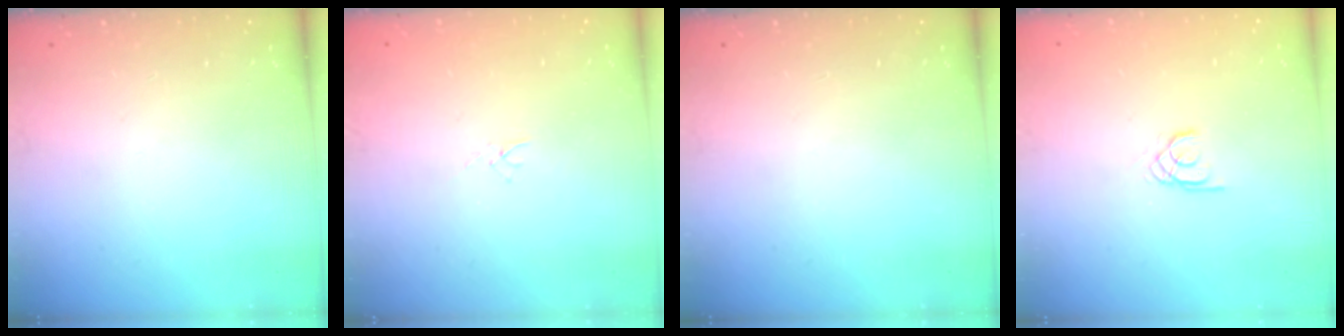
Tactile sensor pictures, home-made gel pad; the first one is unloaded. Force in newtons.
{"total": 1.0, "press": 1.0, "slide": 0.3}
{"total": 0.0}
{"total": 1.3, "press": 1.3, "slide": 0.1}